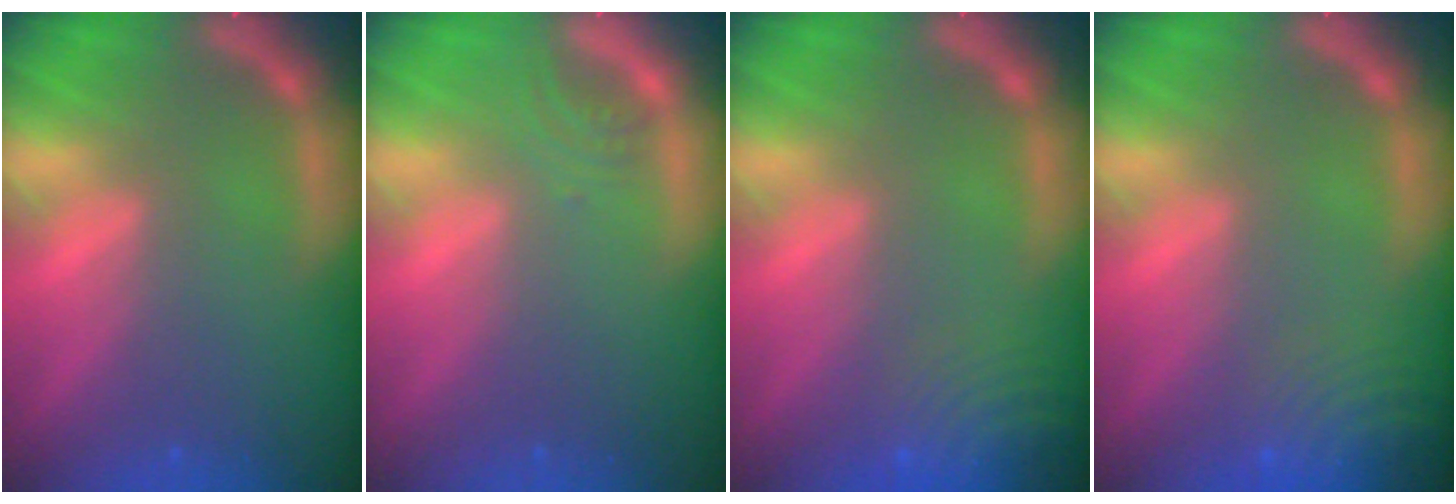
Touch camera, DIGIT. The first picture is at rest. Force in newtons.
{"total": 1.4}
{"total": 9.5}
{"total": 9.5}